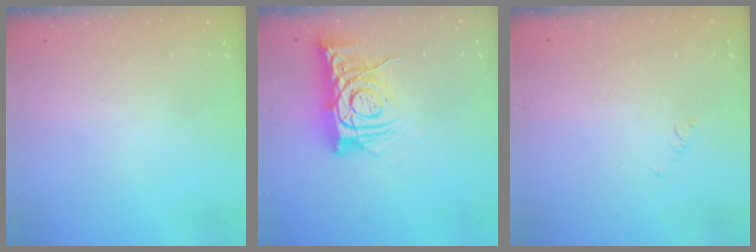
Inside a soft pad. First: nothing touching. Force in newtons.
{"total": 12.0, "press": 11.9, "slide": 1.2}
{"total": 0.7, "press": 0.6, "slide": 0.2}